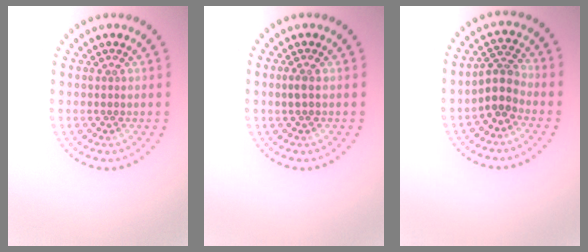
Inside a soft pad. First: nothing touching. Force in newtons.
{"total": 0.9, "press": 0.8, "slide": 0.3}
{"total": 2.6, "press": 2.1, "slide": 1.6}